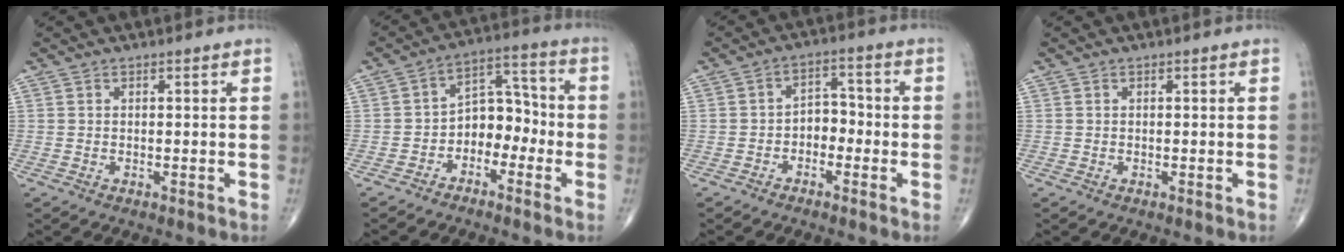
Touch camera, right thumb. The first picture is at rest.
{"total": 8.4, "force": [-3.0, 5.9, 5.1], "torque": [-0.043, 0.050, -0.062]}
{"total": 4.6, "force": [-1.8, 3.3, 2.7], "torque": [-0.020, 0.030, -0.042]}
{"total": 0.0}